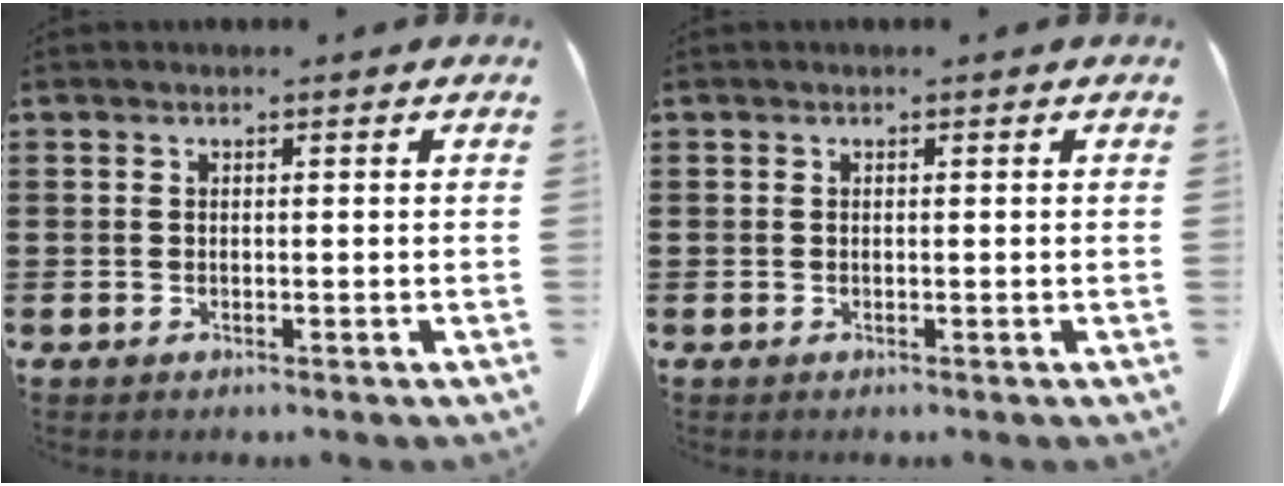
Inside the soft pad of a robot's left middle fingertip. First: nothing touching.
{"total": 0.0}